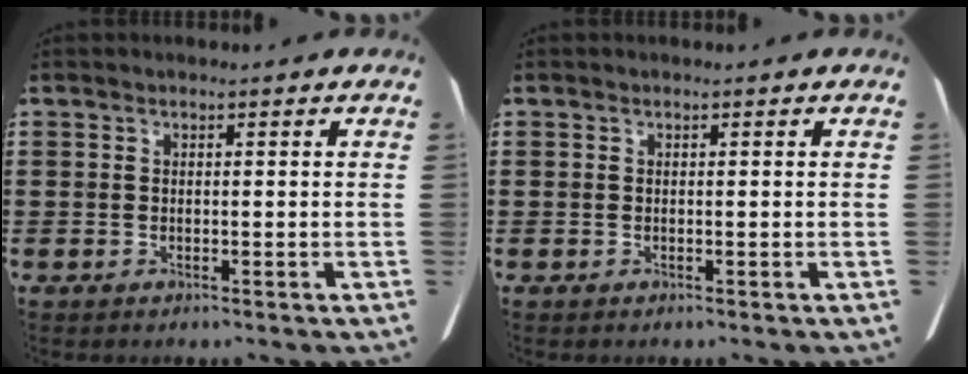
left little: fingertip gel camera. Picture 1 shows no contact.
{"total": 0.0}